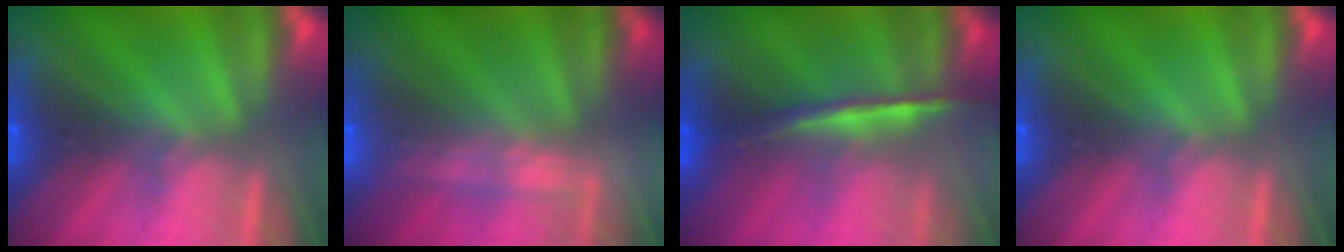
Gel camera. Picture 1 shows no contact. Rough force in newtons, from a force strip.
{"total": 2.2}
{"total": 1.9}
{"total": 0.0}